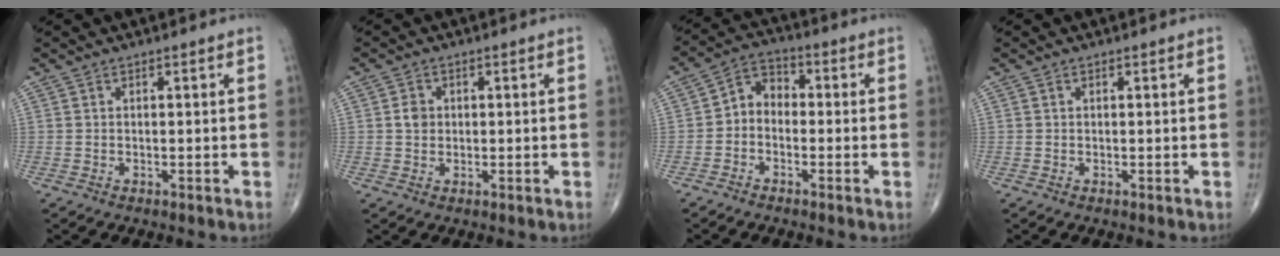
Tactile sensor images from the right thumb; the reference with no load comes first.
{"total": 2.5, "force": [0.2, 2.2, 1.3], "torque": [-0.013, 0.003, 0.003]}
{"total": 5.6, "force": [-1.1, 4.4, 3.4], "torque": [-0.031, 0.028, -0.041]}
{"total": 0.0}